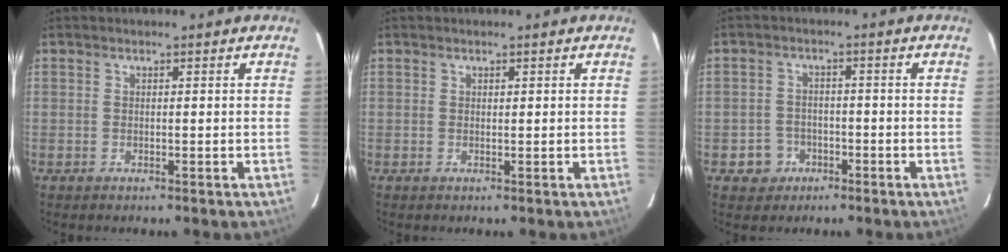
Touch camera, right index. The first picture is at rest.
{"total": 0.0}
{"total": 3.8, "force": [-1.8, 3.4, 0.4], "torque": [-0.002, 0.013, -0.025]}